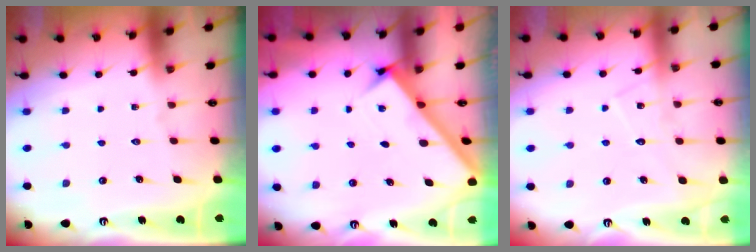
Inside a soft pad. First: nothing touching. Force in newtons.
{"total": 2.8, "press": 2.8, "slide": 0.4}
{"total": 8.1, "press": 8.1, "slide": 0.5}